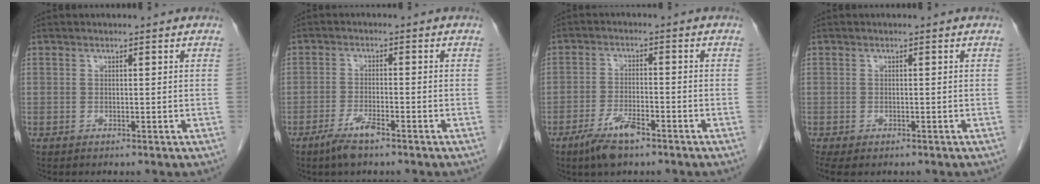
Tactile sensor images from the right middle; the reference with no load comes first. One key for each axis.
{"total": 4.0, "fx": -2.9, "fy": 0.6, "fz": 2.7, "tx": -0.058, "ty": -0.003, "tz": -0.054}
{"total": 5.7, "fx": -3.9, "fy": 1.5, "fz": 3.9, "tx": -0.081, "ty": -0.004, "tz": -0.069}
{"total": 4.0, "fx": -2.7, "fy": 2.0, "fz": 2.1, "tx": -0.036, "ty": -0.010, "tz": -0.042}